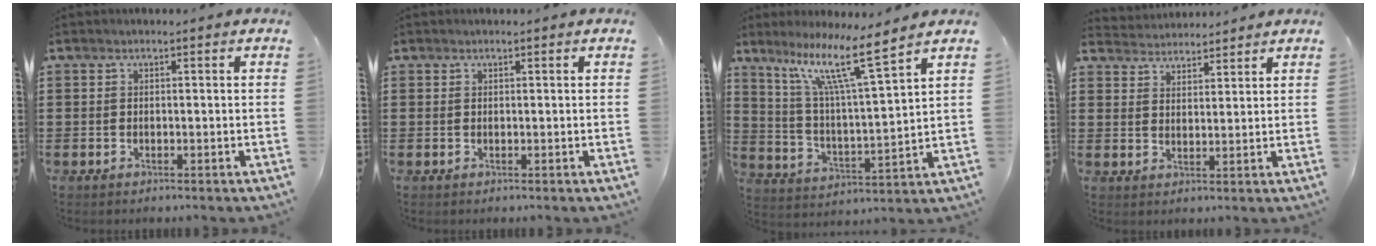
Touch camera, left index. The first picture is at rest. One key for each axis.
{"total": 0.0}
{"total": 11.6, "fx": 8.2, "fy": 0.6, "fz": 8.2, "tx": -0.175, "ty": -0.039, "tz": 0.135}
{"total": 3.4, "fx": 3.3, "fy": 0.5, "fz": -0.6, "tx": -0.001, "ty": -0.012, "tz": 0.061}